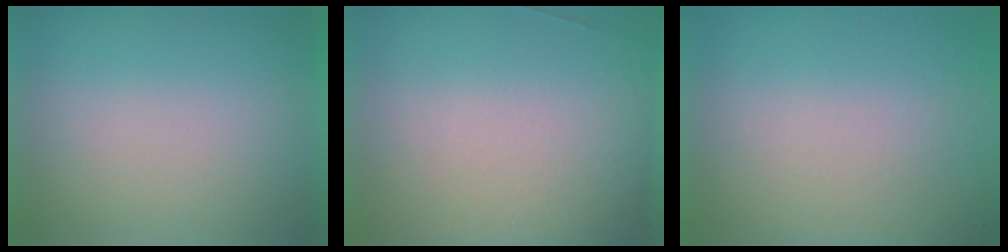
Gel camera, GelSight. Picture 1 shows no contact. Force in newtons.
{"total": 1.7}
{"total": 6.1}